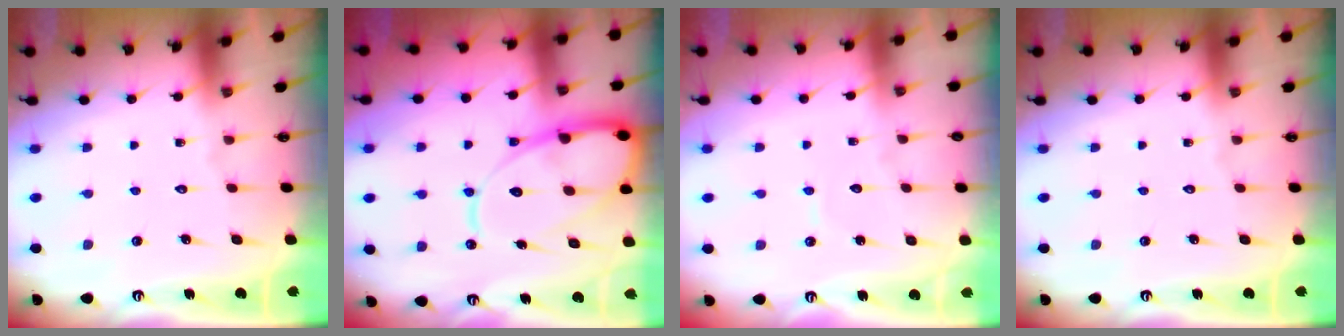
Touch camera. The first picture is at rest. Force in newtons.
{"total": 15.8, "press": 15.7, "slide": 1.6}
{"total": 3.7, "press": 3.7, "slide": 0.1}
{"total": 0.0}